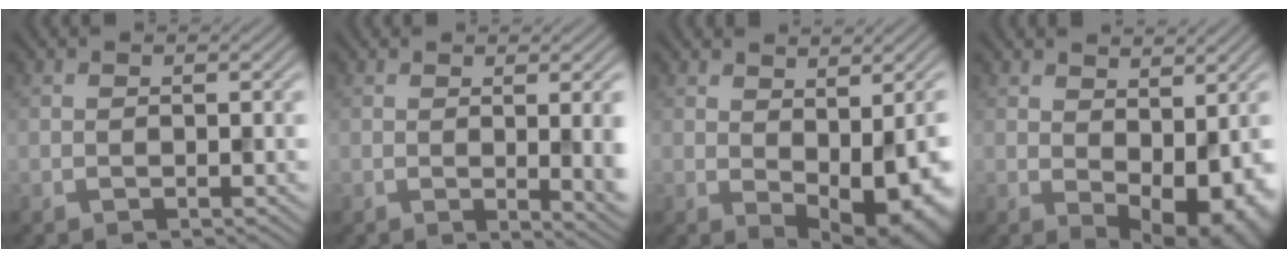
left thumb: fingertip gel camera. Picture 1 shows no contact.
{"total": 5.9, "force": [0.2, 1.8, 5.7], "torque": [-0.065, -0.001, 0.008]}
{"total": 10.4, "force": [-1.6, 4.9, 9.0], "torque": [-0.125, -0.020, -0.002]}
{"total": 8.6, "force": [-0.3, 4.9, 7.1], "torque": [-0.101, -0.021, 0.013]}